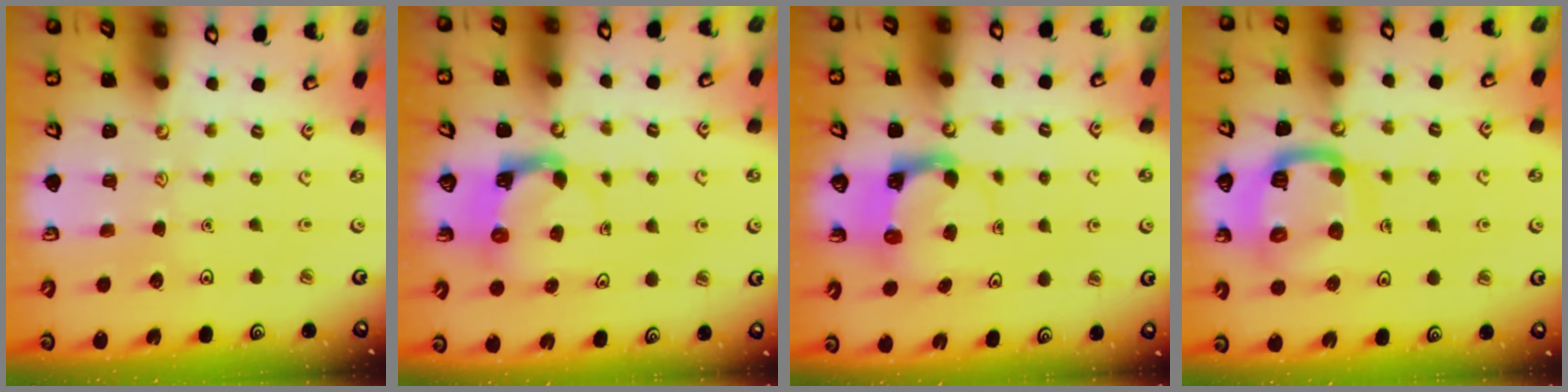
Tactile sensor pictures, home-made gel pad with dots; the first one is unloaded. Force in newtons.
{"total": 3.7, "press": 3.7, "slide": 0.6}
{"total": 3.9, "press": 3.9, "slide": 0.4}
{"total": 15.3, "press": 15.2, "slide": 1.6}